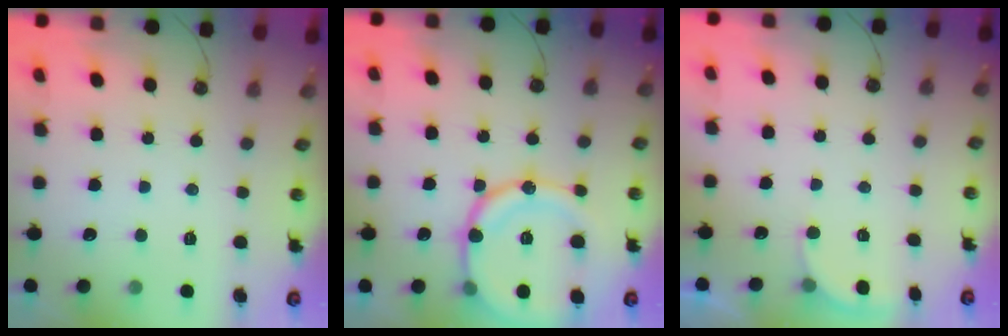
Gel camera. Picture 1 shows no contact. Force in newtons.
{"total": 18.3, "press": 18.0, "slide": 3.5}
{"total": 2.5, "press": 2.4, "slide": 0.7}